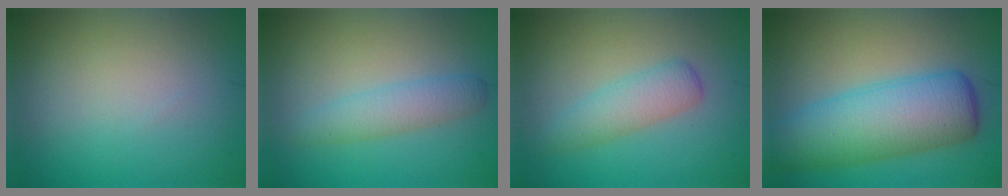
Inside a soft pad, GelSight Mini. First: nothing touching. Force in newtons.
{"total": 2.4, "press": 2.4, "slide": 0.1}
{"total": 2.8, "press": 2.8, "slide": 0.0}
{"total": 6.7, "press": 6.7, "slide": 0.1}